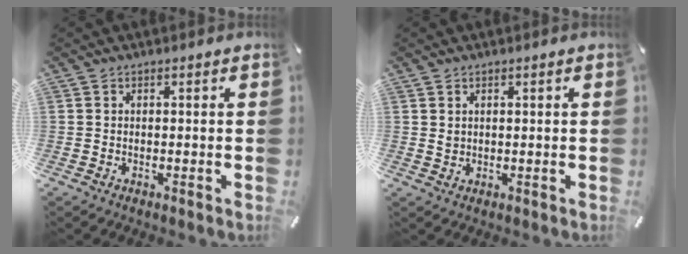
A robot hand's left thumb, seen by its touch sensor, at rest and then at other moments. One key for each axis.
{"total": 0.9, "fx": 0.5, "fy": 0.7, "fz": 0.3, "tx": -0.007, "ty": 0.002, "tz": 0.010}